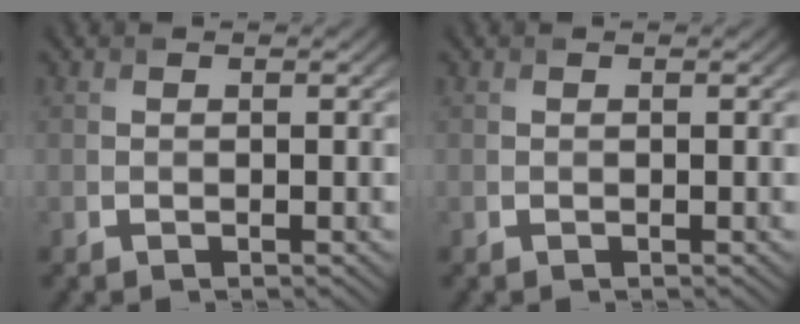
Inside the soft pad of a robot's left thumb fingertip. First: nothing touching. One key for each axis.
{"total": 0.0}